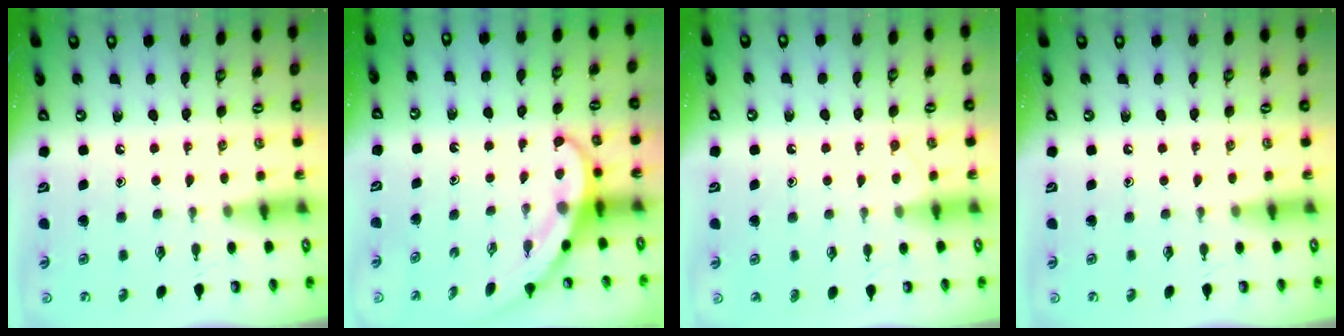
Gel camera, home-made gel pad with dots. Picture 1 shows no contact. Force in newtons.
{"total": 3.9, "press": 3.9, "slide": 0.3}
{"total": 5.2, "press": 5.2, "slide": 0.6}
{"total": 0.0}